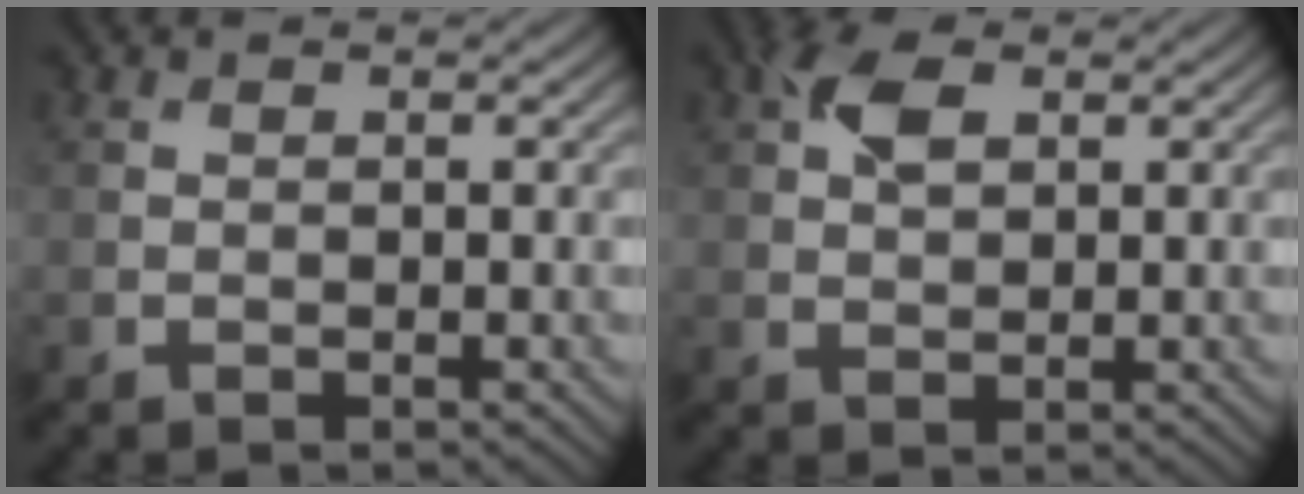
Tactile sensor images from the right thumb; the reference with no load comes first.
{"total": 4.0, "force": [1.6, 2.3, 2.8], "torque": [-0.064, 0.008, 0.027]}